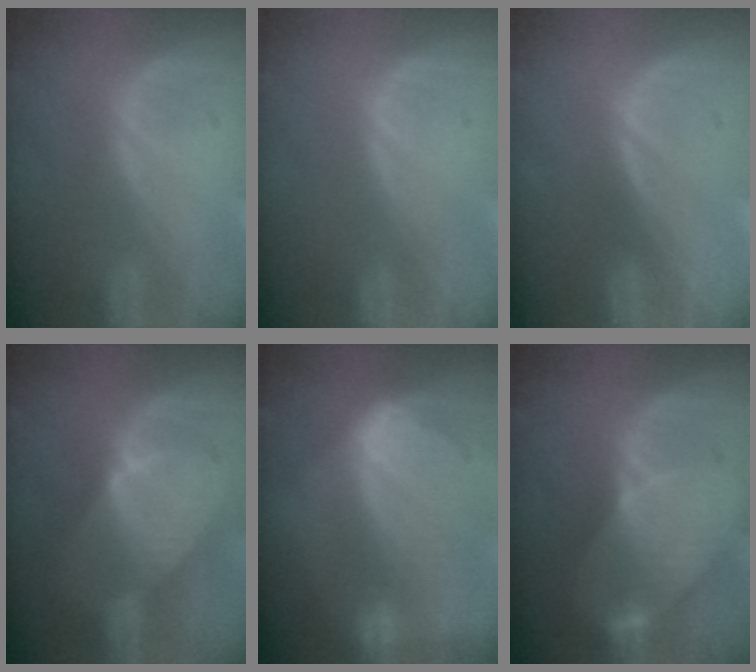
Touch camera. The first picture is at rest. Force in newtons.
{"total": 0.0}
{"total": 0.0}
{"total": 7.2, "press": 7.0, "slide": 1.8}
{"total": 10.5, "press": 9.1, "slide": 5.2}
{"total": 8.3, "press": 7.9, "slide": 2.6}